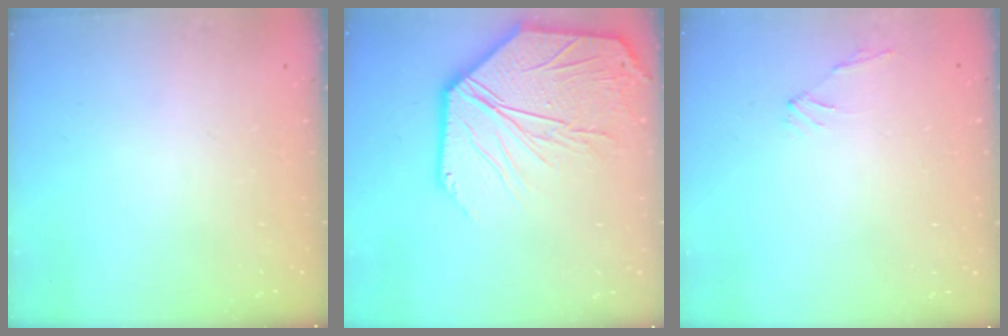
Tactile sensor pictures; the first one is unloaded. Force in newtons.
{"total": 15.2, "press": 15.1, "slide": 2.0}
{"total": 1.2, "press": 1.1, "slide": 0.6}